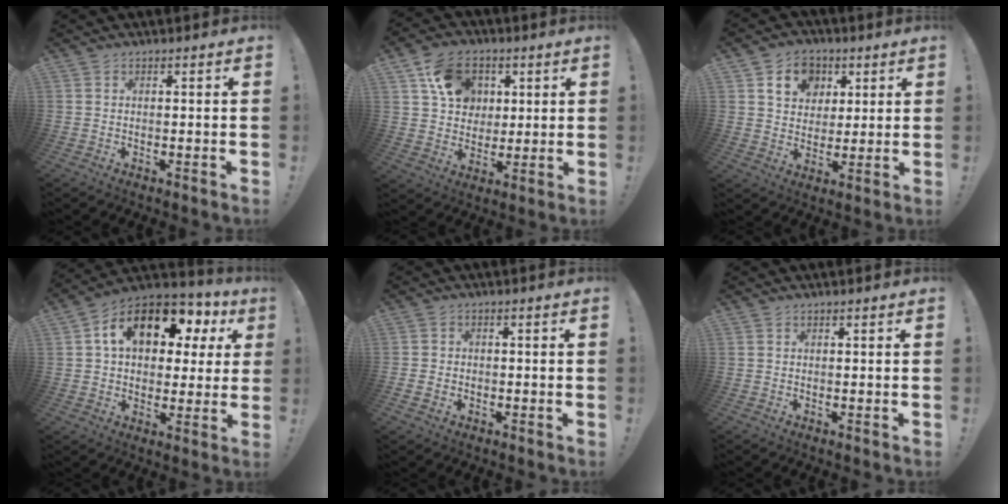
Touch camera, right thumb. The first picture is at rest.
{"total": 13.8, "force": [5.6, 11.1, 6.0], "torque": [-0.079, -0.018, 0.111]}
{"total": 11.2, "force": [4.9, 9.0, 4.5], "torque": [-0.065, -0.015, 0.096]}
{"total": 17.3, "force": [7.6, 9.7, 12.2], "torque": [-0.206, -0.021, 0.127]}
{"total": 2.3, "force": [-0.7, 2.0, 1.0], "torque": [-0.007, 0.001, -0.014]}
{"total": 0.0}